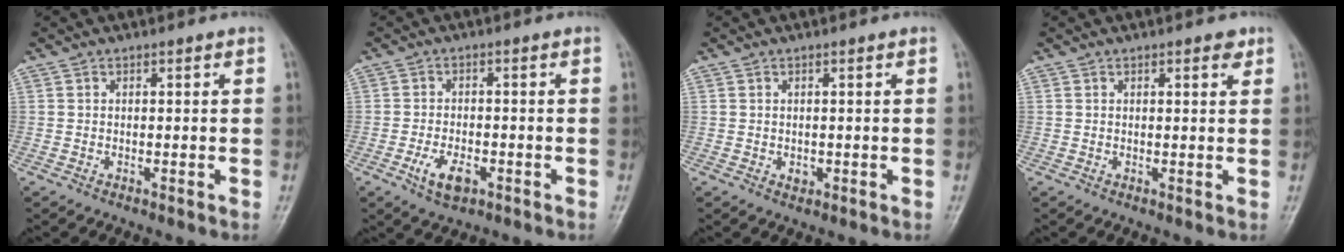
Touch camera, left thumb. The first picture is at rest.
{"total": 5.1, "force": [-2.2, 2.7, 3.8], "torque": [-0.069, 0.003, -0.036]}
{"total": 1.4, "force": [0.2, 1.0, 1.0], "torque": [-0.010, -0.002, 0.007]}
{"total": 2.0, "force": [1.2, 0.7, 1.4], "torque": [-0.014, -0.006, 0.015]}